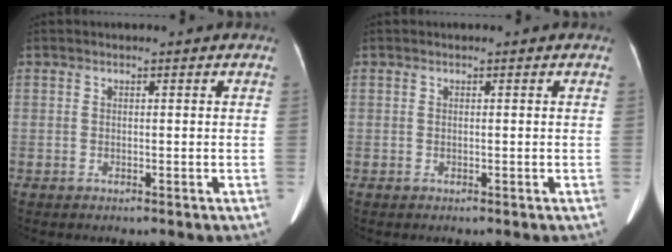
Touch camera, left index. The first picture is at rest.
{"total": 0.0}